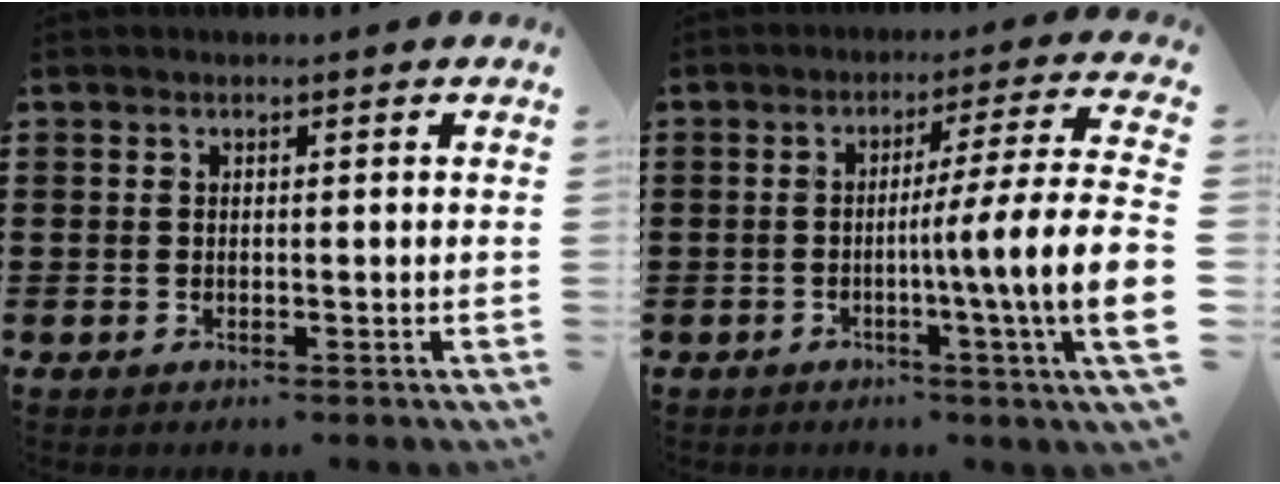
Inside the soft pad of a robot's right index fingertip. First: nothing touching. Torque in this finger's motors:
{"motor_torque": [2.00, -0.14, 0.46, 0.21]}